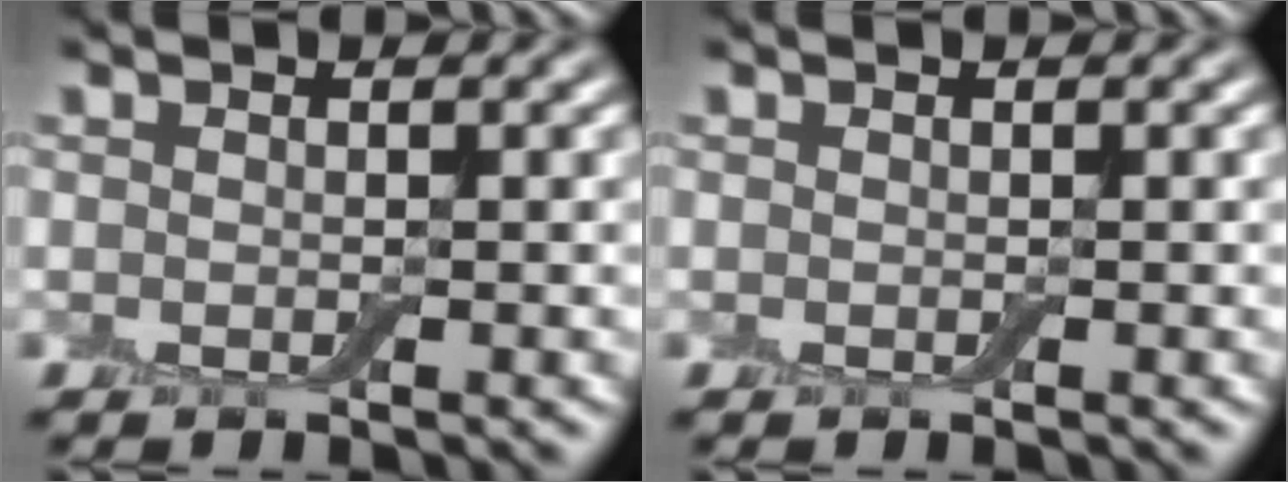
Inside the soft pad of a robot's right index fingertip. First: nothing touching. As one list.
[{"total": 0.0}]